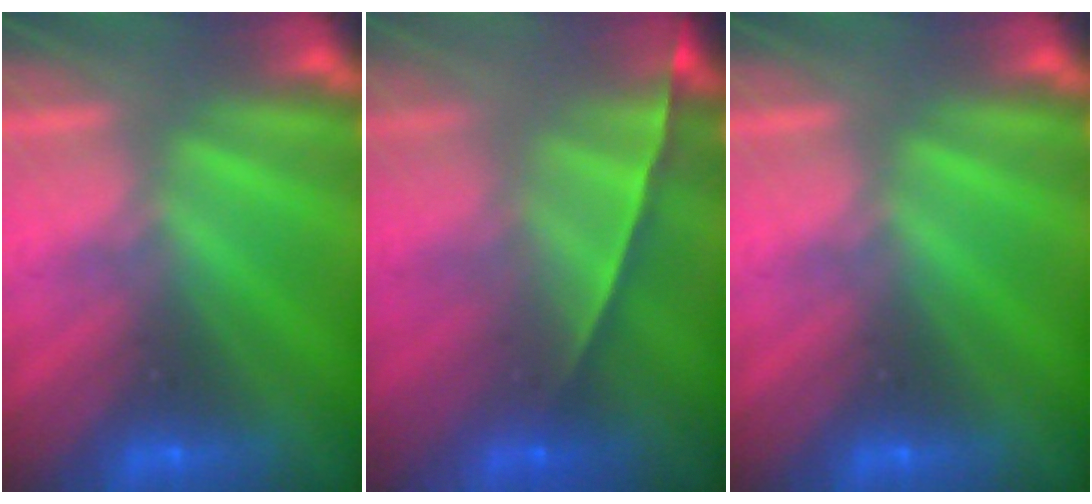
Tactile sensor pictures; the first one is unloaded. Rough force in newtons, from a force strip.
{"total": 1.5}
{"total": 0.0}